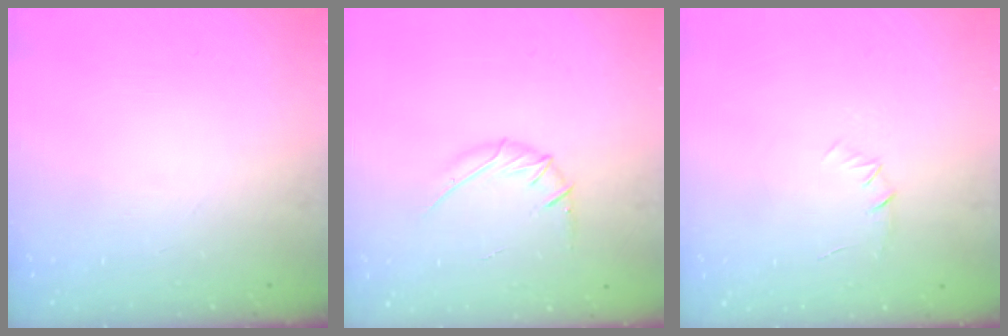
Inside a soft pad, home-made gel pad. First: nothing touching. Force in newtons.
{"total": 5.5, "press": 5.3, "slide": 1.6}
{"total": 4.1, "press": 3.9, "slide": 1.1}